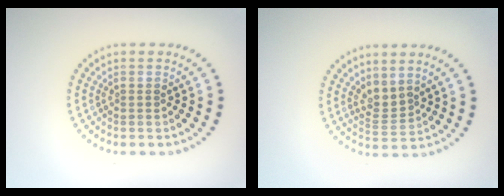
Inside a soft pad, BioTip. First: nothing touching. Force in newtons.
{"total": 2.0, "press": 1.4, "slide": 1.4}